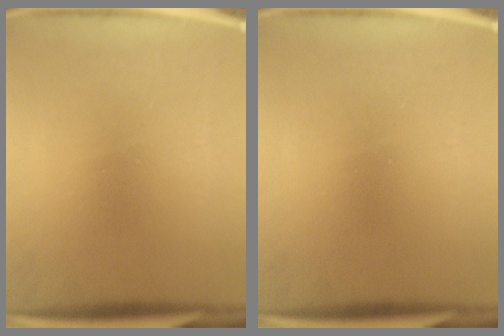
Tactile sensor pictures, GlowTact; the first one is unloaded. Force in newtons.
{"total": 0.0}